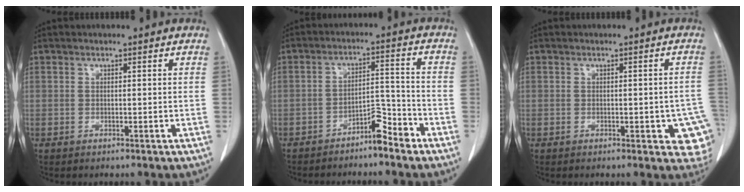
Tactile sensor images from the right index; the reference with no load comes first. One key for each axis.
{"total": 5.2, "fx": -4.2, "fy": 1.1, "fz": 2.9, "tx": -0.040, "ty": 0.014, "tz": -0.072}
{"total": 6.5, "fx": -1.7, "fy": 2.6, "fz": 5.8, "tx": -0.044, "ty": 0.006, "tz": -0.017}